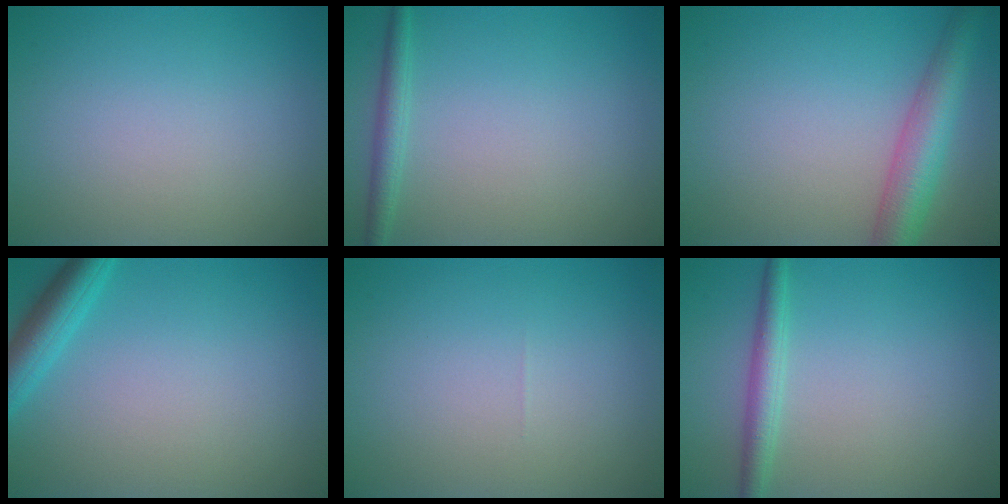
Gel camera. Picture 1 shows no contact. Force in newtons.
{"total": 1.8, "press": 1.8, "slide": 0.1}
{"total": 5.1, "press": 5.1, "slide": 0.2}
{"total": 3.4, "press": 3.4, "slide": 0.2}
{"total": 0.0}
{"total": 2.3, "press": 2.3, "slide": 0.1}